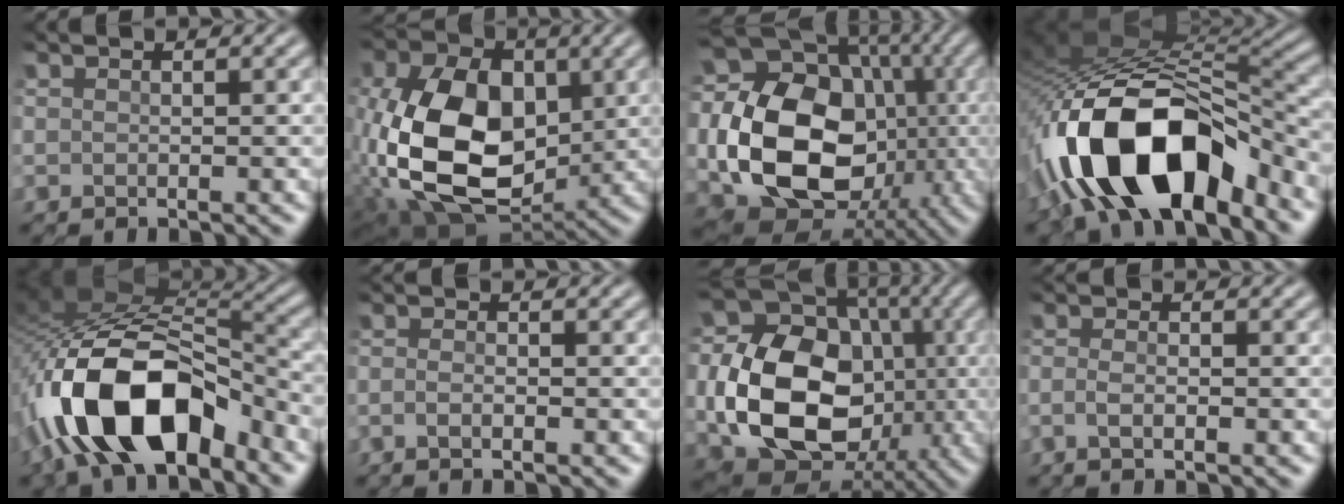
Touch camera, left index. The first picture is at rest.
{"total": 13.7, "force": [-1.4, 9.0, 10.2], "torque": [-0.230, -0.016, -0.025]}
{"total": 18.0, "force": [-1.7, 13.6, 11.7], "torque": [-0.219, -0.031, -0.012]}
{"total": 14.7, "force": [-6.8, 5.7, 11.8], "torque": [-0.217, 0.004, -0.114]}
{"total": 14.0, "force": [-6.2, 6.6, 10.6], "torque": [-0.200, 0.003, -0.110]}
{"total": 1.1, "force": [-0.7, -0.1, 0.9], "torque": [-0.018, 0.002, -0.015]}
{"total": 15.7, "force": [-2.1, 11.4, 10.5], "torque": [-0.216, -0.022, -0.031]}
{"total": 1.3, "force": [-0.6, 0.0, 1.2], "torque": [-0.029, 0.001, -0.014]}